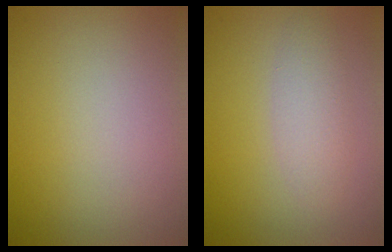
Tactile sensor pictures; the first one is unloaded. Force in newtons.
{"total": 2.3, "press": 2.3, "slide": 0.2}